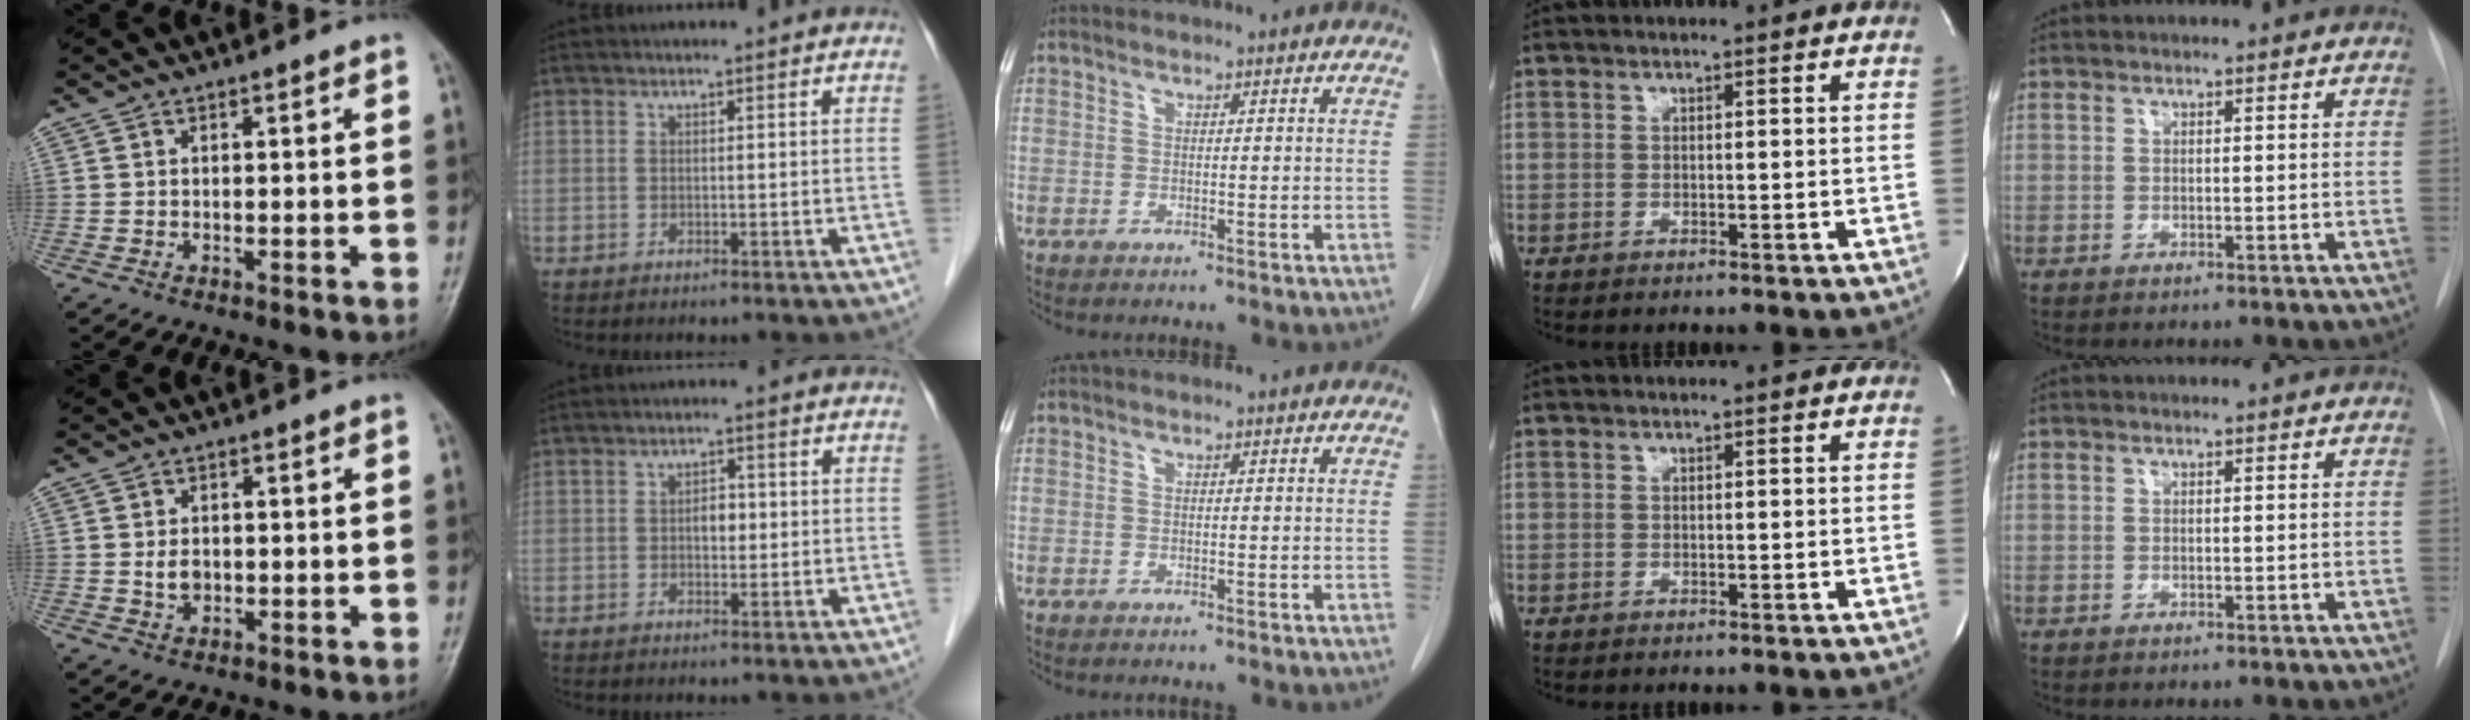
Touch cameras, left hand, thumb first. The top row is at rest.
{"thumb": {"total": 2.8, "force": [0.0, 2.1, 1.9], "torque": [-0.025, -0.001, 0.002]}, "index": {"total": 2.2, "force": [-0.1, 1.4, 1.7], "torque": [-0.025, 0.003, -0.002]}}